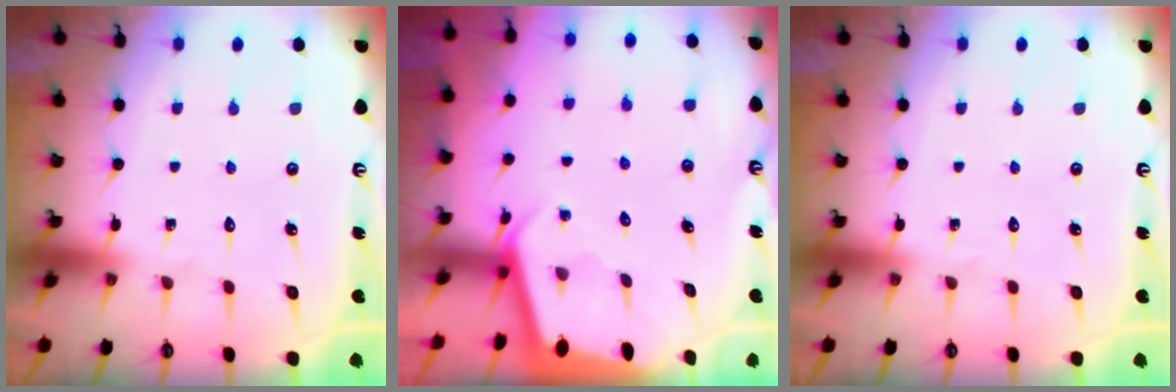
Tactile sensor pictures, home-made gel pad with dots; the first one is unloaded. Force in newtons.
{"total": 1.9, "press": 1.9, "slide": 0.1}
{"total": 0.0}